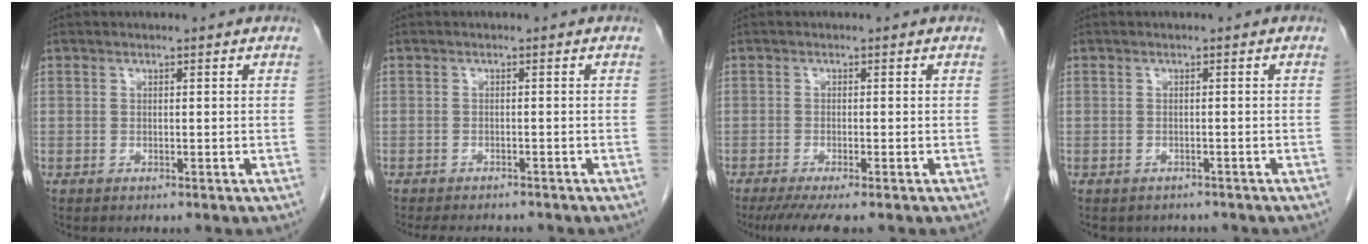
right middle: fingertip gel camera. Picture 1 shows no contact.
{"total": 5.8, "force": [-5.2, 1.6, 1.9], "torque": [-0.023, -0.006, -0.071]}
{"total": 5.2, "force": [-4.1, 0.1, 3.2], "torque": [-0.046, -0.013, -0.067]}
{"total": 3.1, "force": [-2.7, 1.5, 0.2], "torque": [-0.008, 0.001, -0.036]}